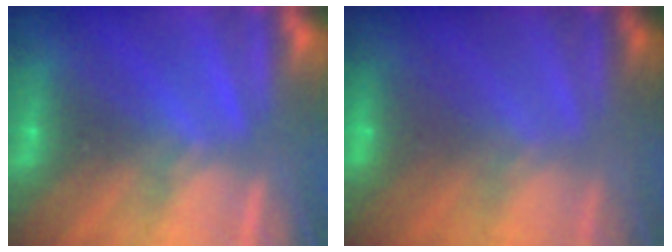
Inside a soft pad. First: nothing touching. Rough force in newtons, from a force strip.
{"total": 2.4}